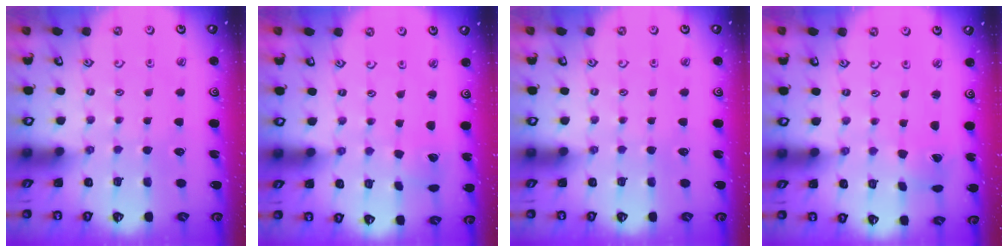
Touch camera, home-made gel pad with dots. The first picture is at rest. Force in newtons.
{"total": 2.3, "press": 2.3, "slide": 0.1}
{"total": 0.0}
{"total": 1.2, "press": 1.2, "slide": 0.2}